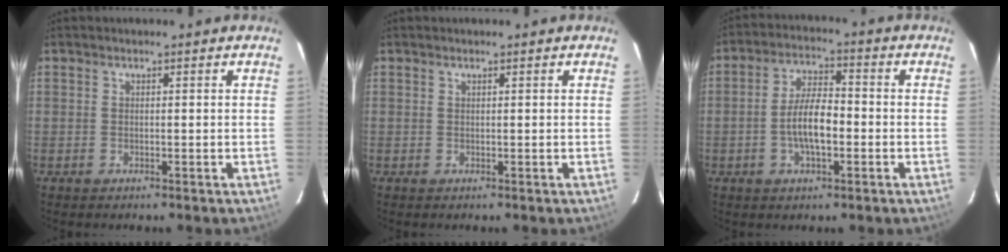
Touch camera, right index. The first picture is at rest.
{"total": 0.0}
{"total": 7.8, "force": [-1.9, 3.0, 6.9], "torque": [-0.135, 0.007, -0.031]}